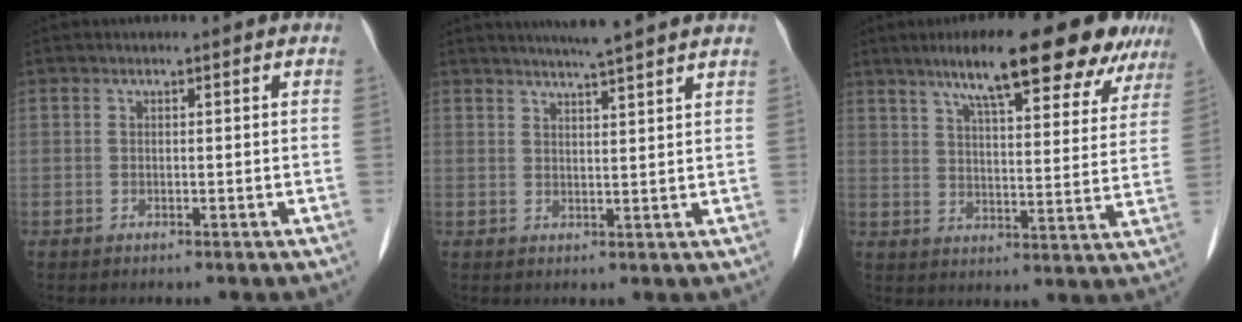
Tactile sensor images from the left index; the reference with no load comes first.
{"total": 8.0, "force": [7.0, -0.8, 3.8], "torque": [-0.060, 0.015, 0.092]}
{"total": 18.8, "force": [13.6, 3.8, 12.3], "torque": [-0.169, 0.025, 0.184]}